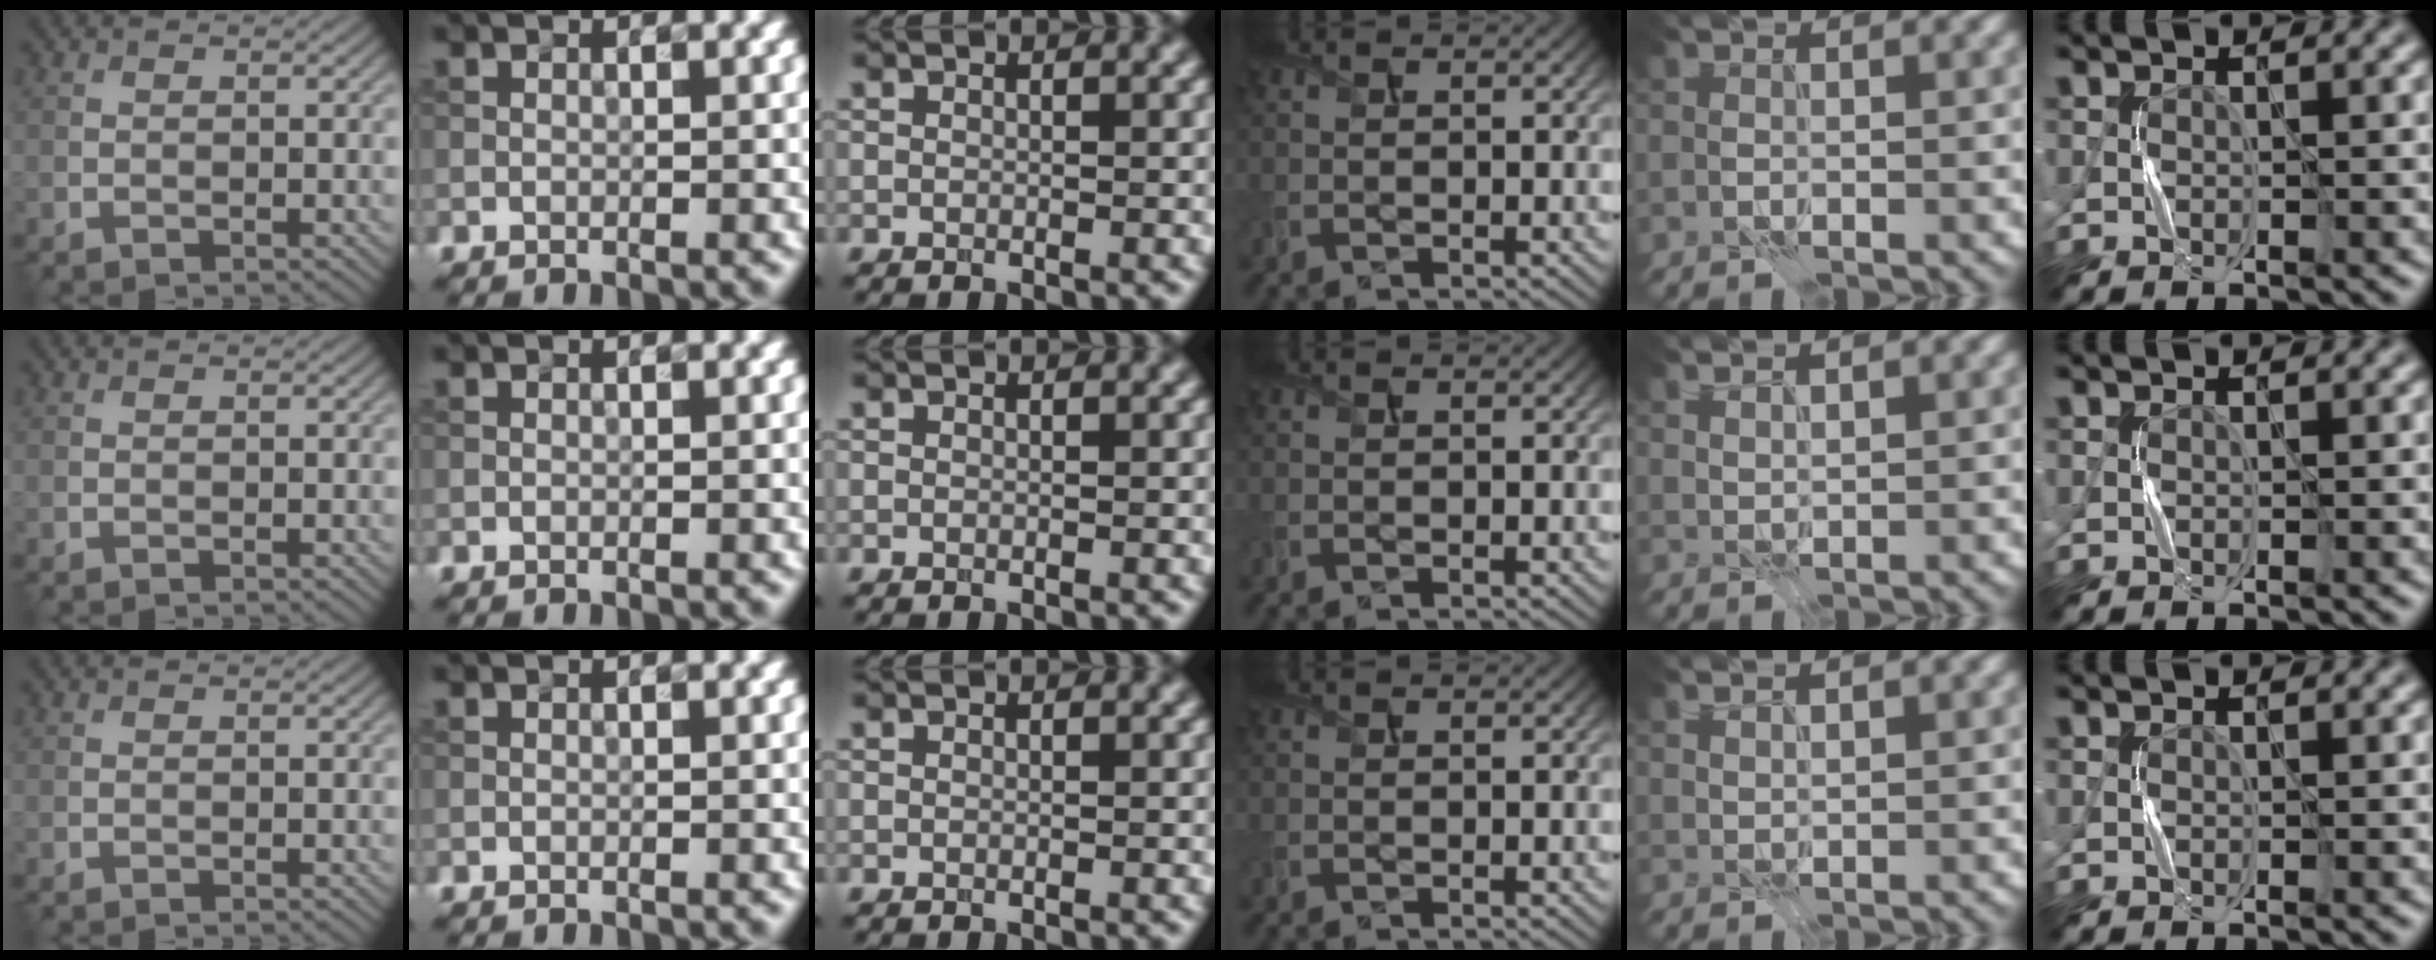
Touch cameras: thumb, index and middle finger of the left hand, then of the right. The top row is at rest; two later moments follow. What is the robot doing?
{"motion": "press", "object": "sticky note"}